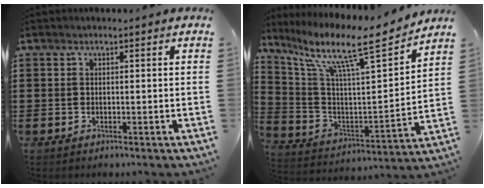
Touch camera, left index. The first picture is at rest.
{"total": 11.9, "force": [8.7, 1.4, 8.0], "torque": [-0.180, -0.053, 0.133]}